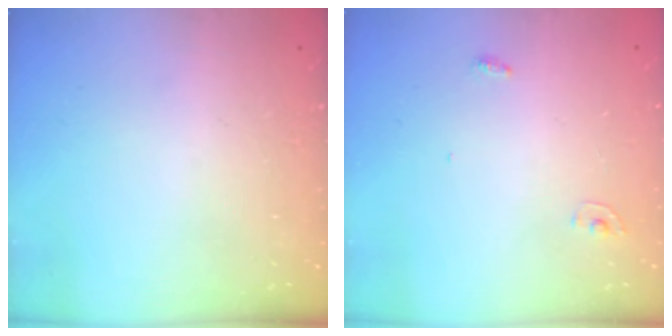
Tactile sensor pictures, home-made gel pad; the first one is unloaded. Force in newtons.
{"total": 2.8, "press": 2.8, "slide": 0.1}